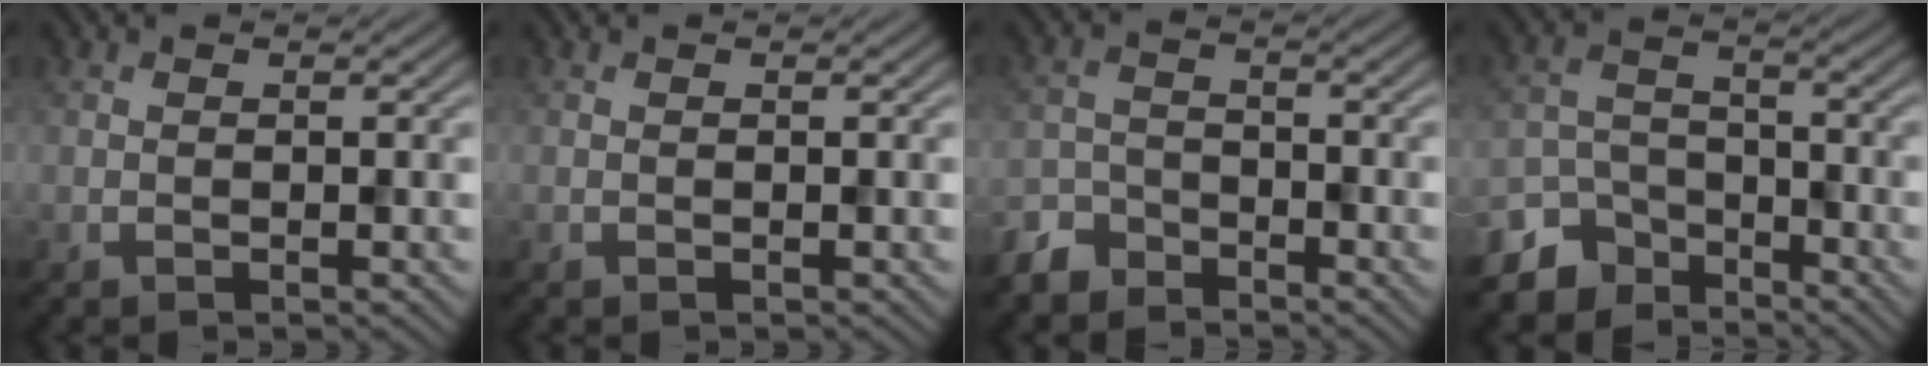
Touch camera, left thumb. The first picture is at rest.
{"total": 0.0}
{"total": 4.3, "force": [-3.7, 2.0, 0.9], "torque": [-0.017, -0.003, -0.088]}
{"total": 7.7, "force": [-6.0, 4.5, 1.9], "torque": [-0.048, -0.012, -0.118]}